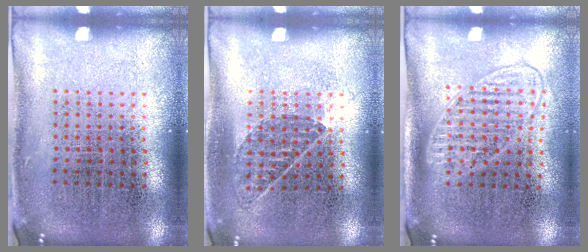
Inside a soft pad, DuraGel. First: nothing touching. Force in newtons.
{"total": 0.9, "press": 0.7, "slide": 0.6}
{"total": 1.4, "press": 1.2, "slide": 0.7}